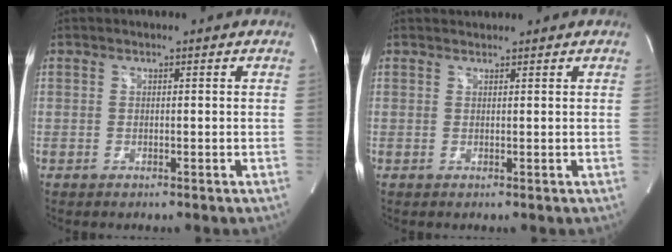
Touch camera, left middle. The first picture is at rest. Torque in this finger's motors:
{"motor_torque": [0.06, 0.02, -0.13, -0.02]}